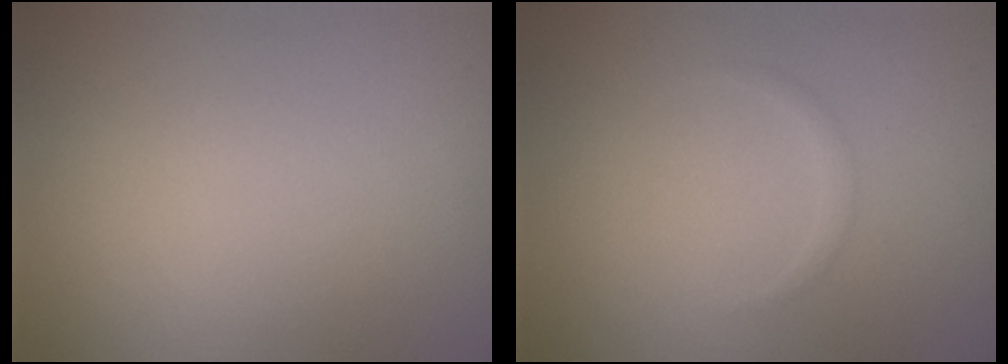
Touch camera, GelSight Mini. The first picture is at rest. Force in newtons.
{"total": 0.6, "press": 0.6, "slide": 0.1}